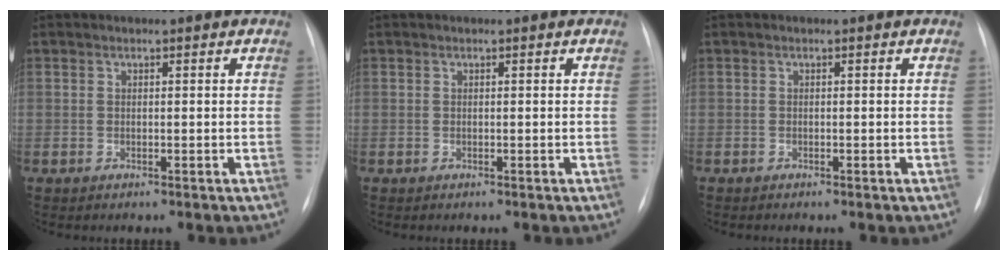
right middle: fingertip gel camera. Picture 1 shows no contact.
{"total": 0.0}
{"total": 0.0}